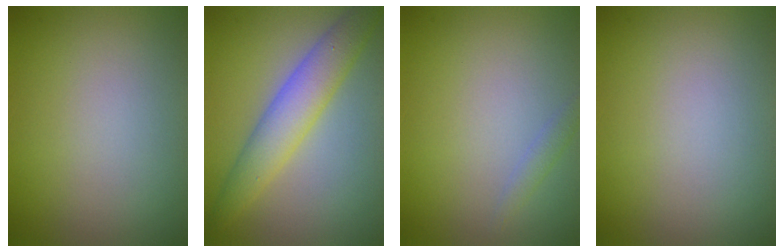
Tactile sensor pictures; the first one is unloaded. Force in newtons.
{"total": 4.5, "press": 4.5, "slide": 0.1}
{"total": 1.0, "press": 1.0, "slide": 0.0}
{"total": 0.0}